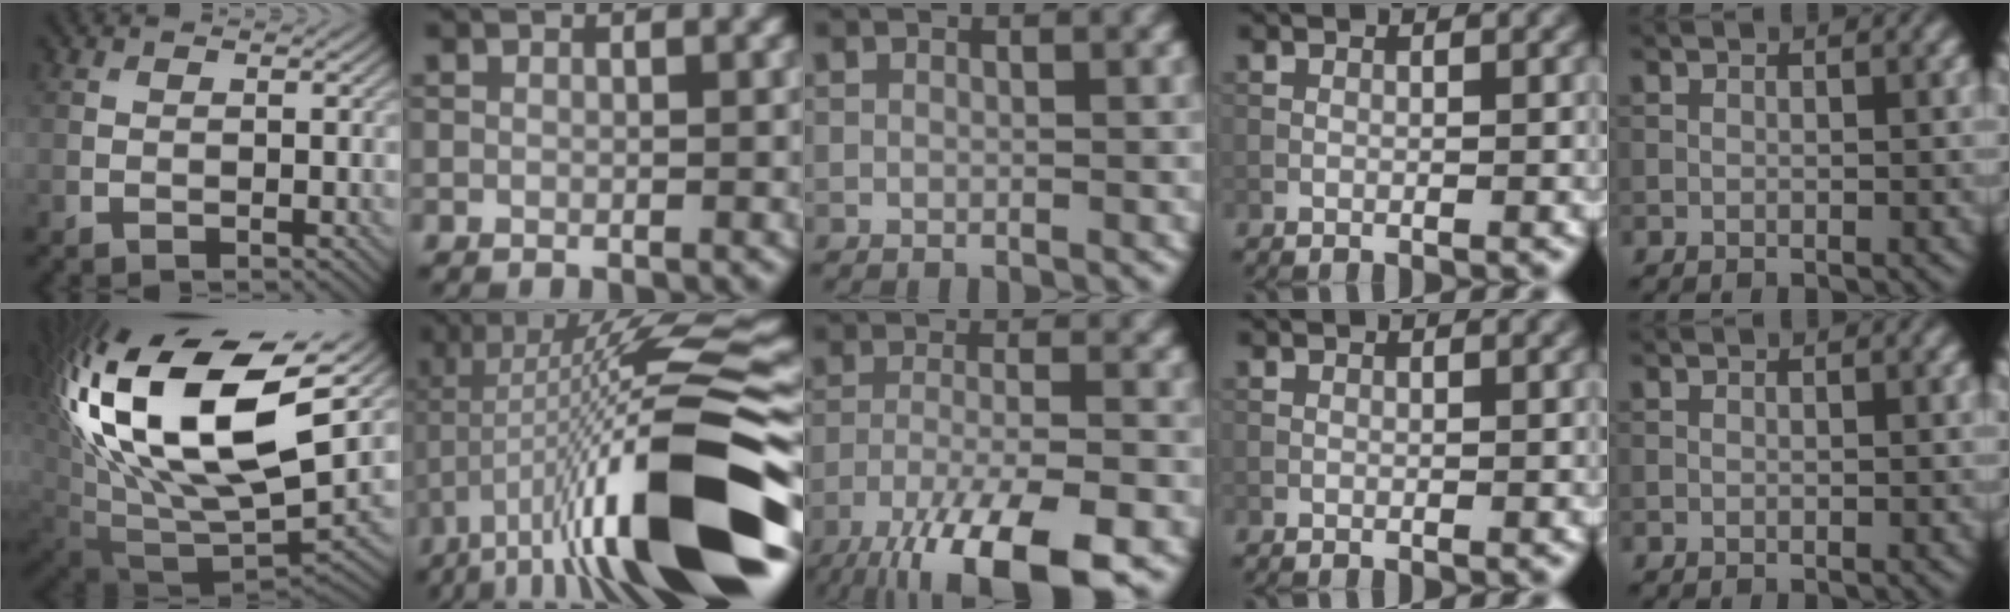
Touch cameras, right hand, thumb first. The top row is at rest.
{"thumb": {"total": 20.4, "force": [6.9, 10.4, 16.1], "torque": [-0.347, 0.012, 0.131]}, "index": {"total": 16.7, "force": [-4.8, 3.4, 15.6], "torque": [-0.260, 0.018, -0.078]}, "middle": {"total": 12.0, "force": [-8.4, 3.0, 8.1], "torque": [-0.141, -0.026, -0.139]}}